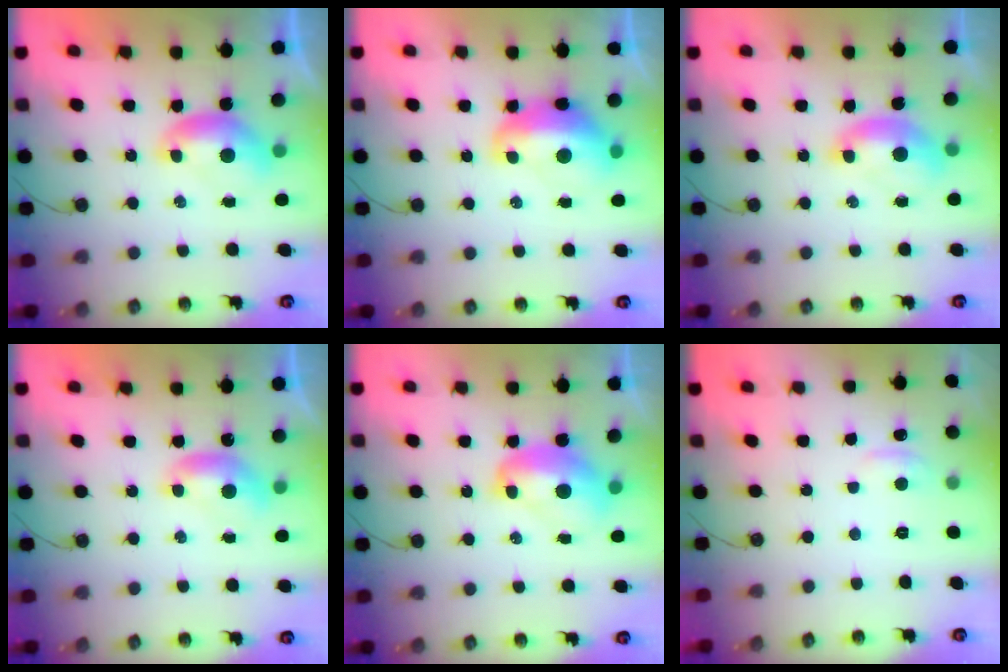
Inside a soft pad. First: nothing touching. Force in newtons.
{"total": 4.9, "press": 4.8, "slide": 1.0}
{"total": 1.7, "press": 1.5, "slide": 0.6}
{"total": 0.0}
{"total": 3.2, "press": 3.2, "slide": 0.5}
{"total": 0.8, "press": 0.2, "slide": 0.8}